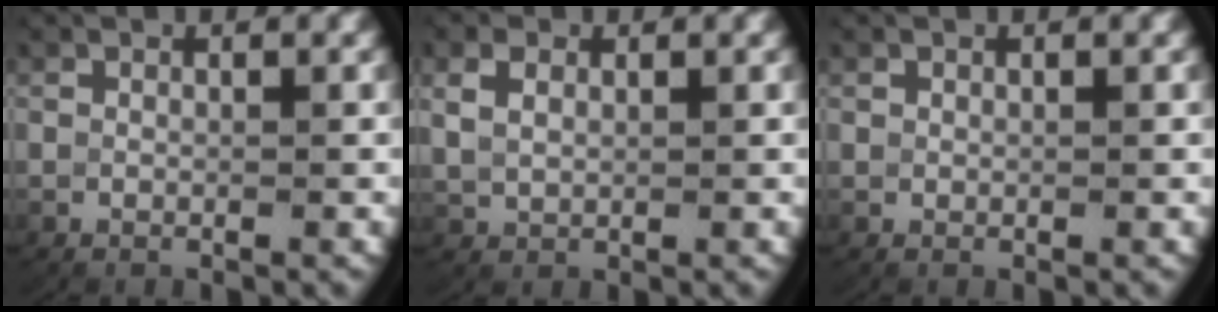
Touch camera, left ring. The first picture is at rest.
{"total": 2.3, "force": [0.9, 1.8, 1.2], "torque": [-0.030, -0.001, 0.023]}
{"total": 0.0}